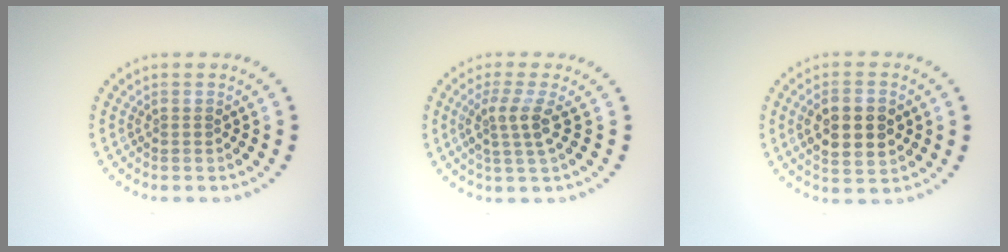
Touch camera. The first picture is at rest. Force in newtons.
{"total": 2.7, "press": 2.0, "slide": 1.8}
{"total": 5.1, "press": 5.1, "slide": 0.4}